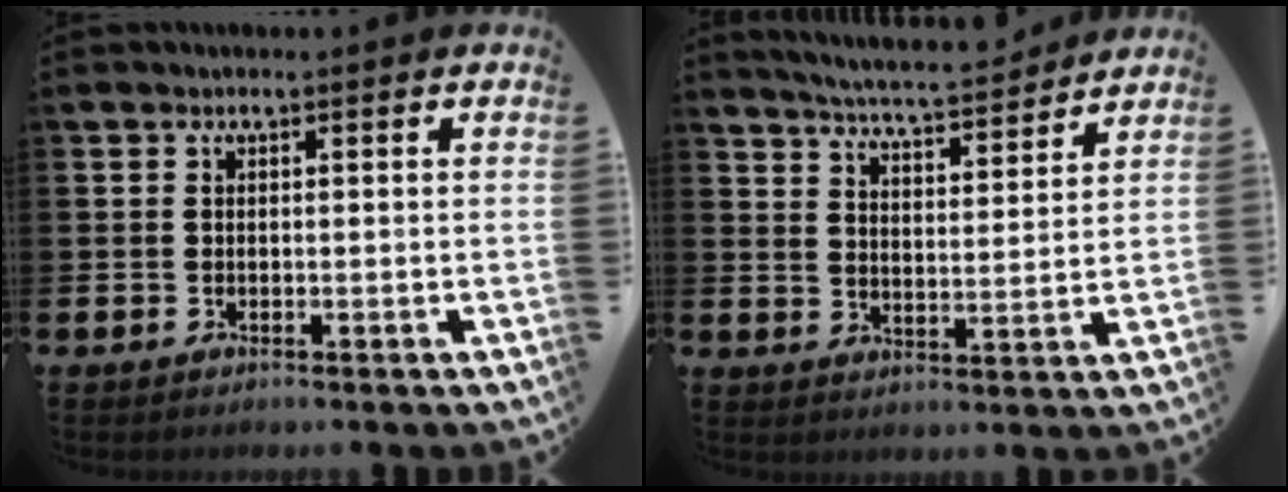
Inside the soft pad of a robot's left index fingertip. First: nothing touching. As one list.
[{"total": 5.8, "force": [5.7, 0.0, 1.0], "torque": [-0.037, -0.044, 0.097]}]